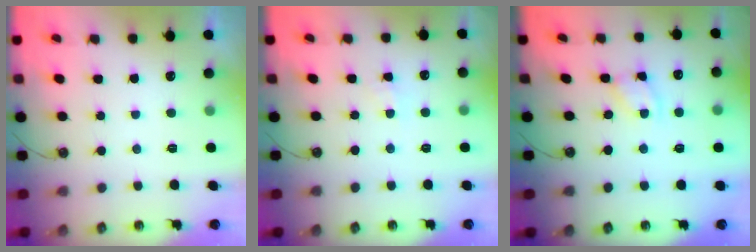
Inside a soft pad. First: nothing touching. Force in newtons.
{"total": 1.9, "press": 1.9, "slide": 0.3}
{"total": 2.9, "press": 2.9, "slide": 0.4}